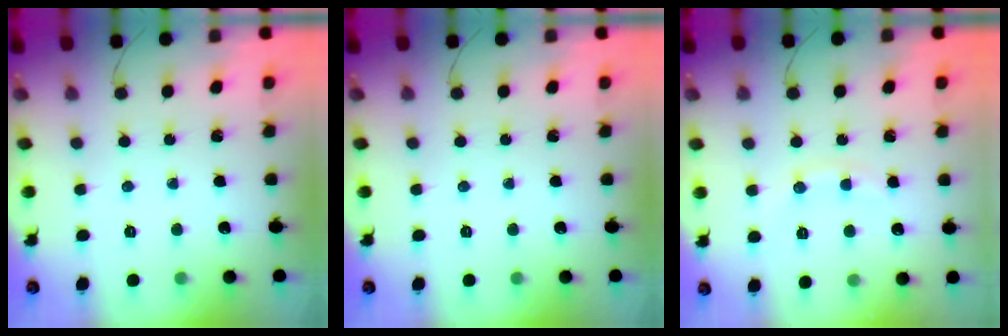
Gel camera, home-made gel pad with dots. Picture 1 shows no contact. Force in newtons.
{"total": 0.0}
{"total": 6.4, "press": 6.3, "slide": 1.1}